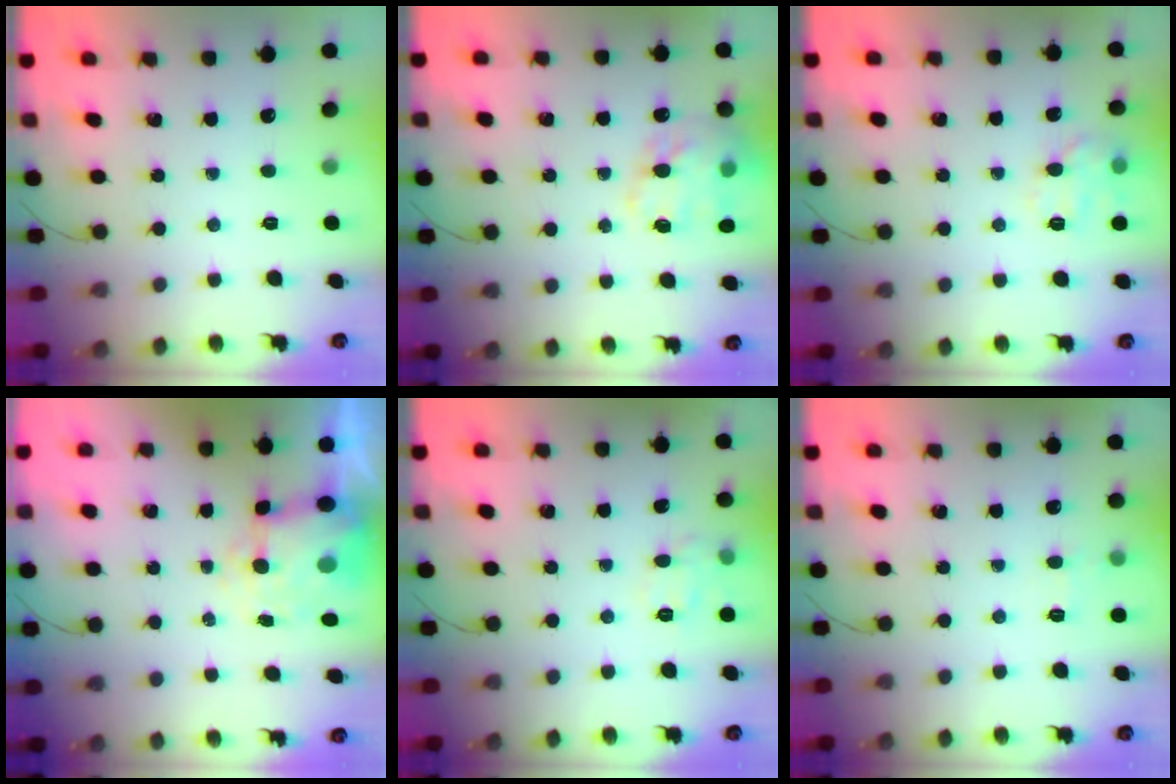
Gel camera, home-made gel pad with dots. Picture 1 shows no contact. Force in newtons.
{"total": 18.8, "press": 18.5, "slide": 3.5}
{"total": 9.8, "press": 9.8, "slide": 0.2}
{"total": 8.9, "press": 8.7, "slide": 1.6}
{"total": 8.1, "press": 8.0, "slide": 1.1}
{"total": 5.2, "press": 5.0, "slide": 1.6}